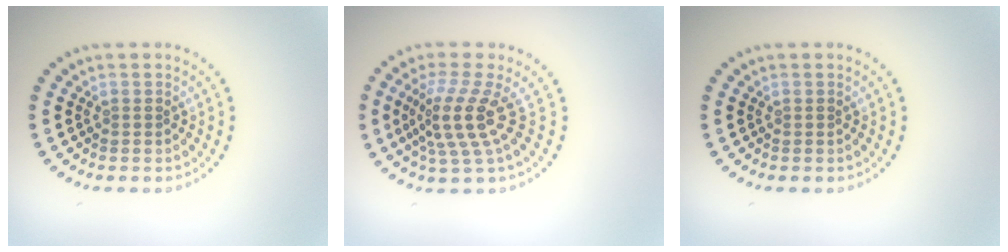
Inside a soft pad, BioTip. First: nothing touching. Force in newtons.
{"total": 4.0, "press": 2.7, "slide": 3.0}
{"total": 0.0}